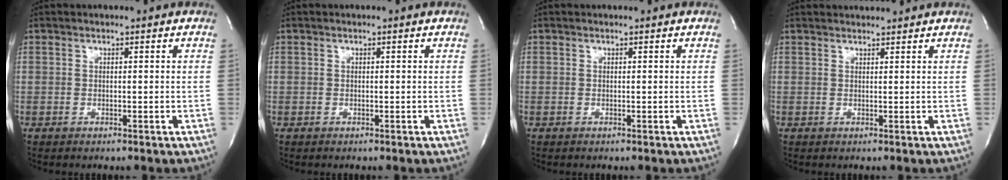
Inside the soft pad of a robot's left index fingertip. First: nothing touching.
{"total": 0.0}
{"total": 0.0}
{"total": 3.2, "force": [3.2, 0.2, 0.4], "torque": [-0.010, 0.021, 0.044]}